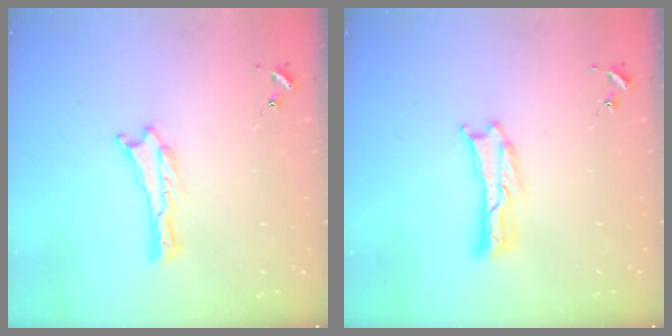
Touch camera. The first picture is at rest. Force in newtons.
{"total": 0.8, "press": 0.8, "slide": 0.2}